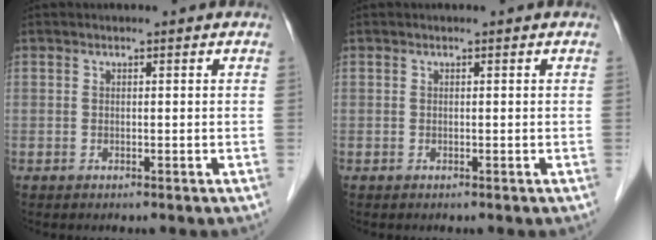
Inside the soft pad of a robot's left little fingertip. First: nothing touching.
{"total": 0.0}